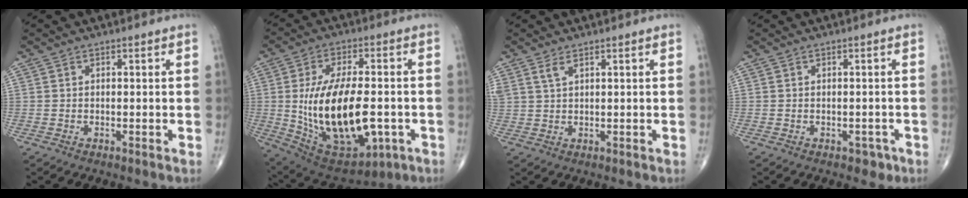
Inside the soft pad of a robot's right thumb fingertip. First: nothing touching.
{"total": 22.6, "force": [-3.2, 11.3, 19.3], "torque": [-0.336, 0.003, -0.021]}
{"total": 2.1, "force": [1.4, 0.6, 1.4], "torque": [-0.034, 0.000, 0.037]}
{"total": 1.8, "force": [-0.9, 1.3, 0.8], "torque": [0.005, 0.004, -0.009]}